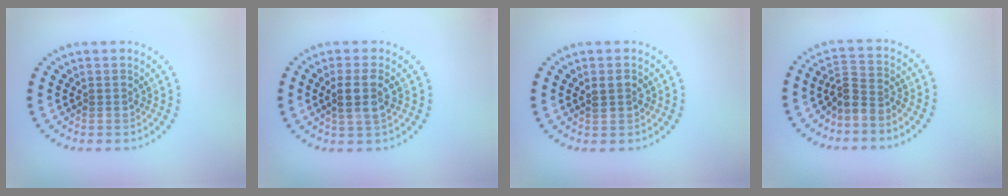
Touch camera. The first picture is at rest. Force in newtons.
{"total": 2.7, "press": 2.4, "slide": 1.2}
{"total": 1.5, "press": 1.5, "slide": 0.1}
{"total": 2.7, "press": 2.0, "slide": 1.8}